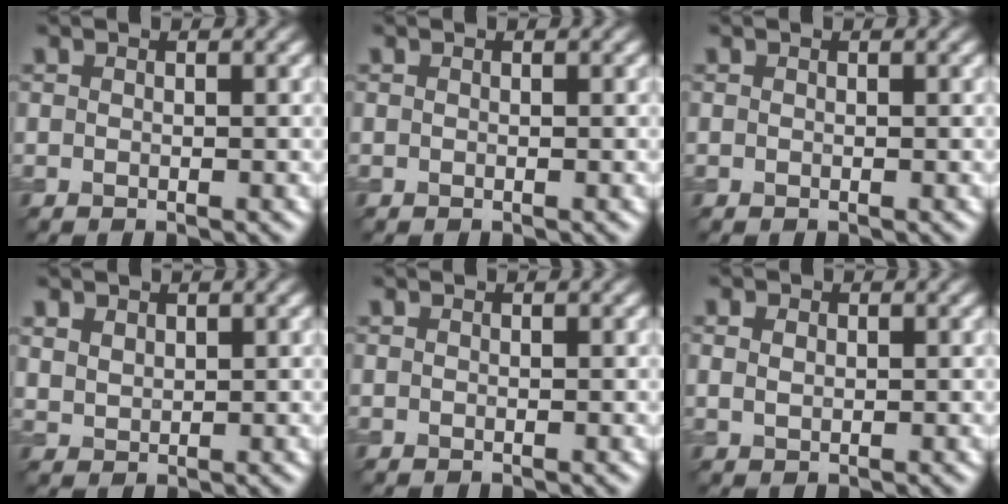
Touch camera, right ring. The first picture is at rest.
{"total": 0.0}
{"total": 0.0}
{"total": 1.7, "force": [1.1, 1.1, 0.7], "torque": [-0.018, -0.001, 0.027]}
{"total": 0.0}
{"total": 1.3, "force": [0.4, 0.9, 0.8], "torque": [-0.017, 0.000, 0.009]}